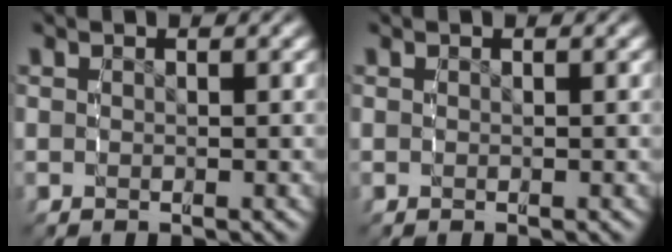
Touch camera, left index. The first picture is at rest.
{"total": 0.0}